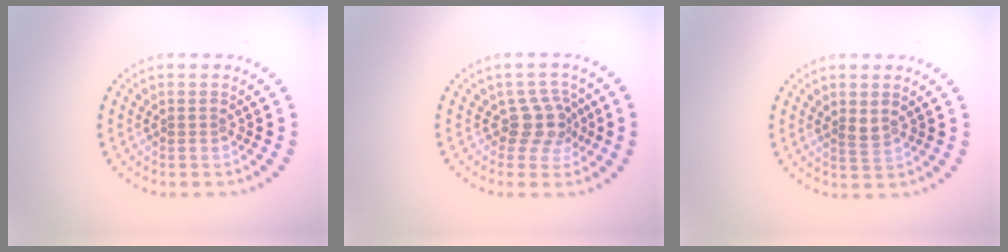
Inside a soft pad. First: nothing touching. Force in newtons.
{"total": 2.7, "press": 2.1, "slide": 1.7}
{"total": 0.9, "press": 0.8, "slide": 0.5}